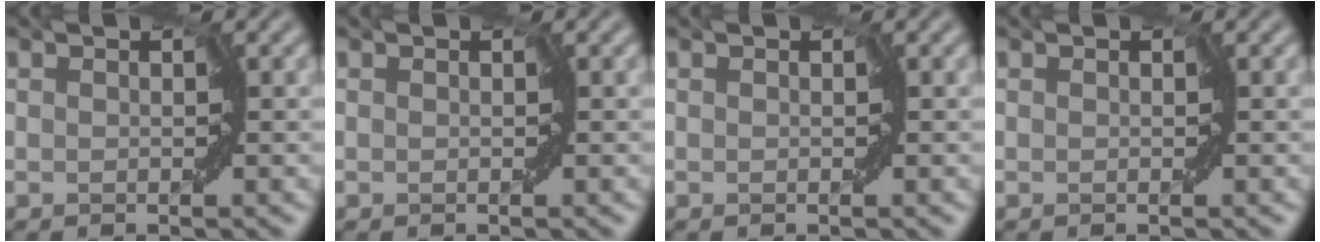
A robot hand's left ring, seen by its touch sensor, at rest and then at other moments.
{"total": 0.0}
{"total": 0.0}
{"total": 0.0}